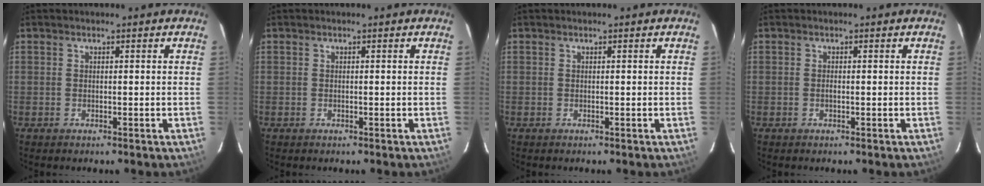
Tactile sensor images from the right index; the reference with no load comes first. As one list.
[{"total": 0.0}, {"total": 0.0}, {"total": 0.0}]